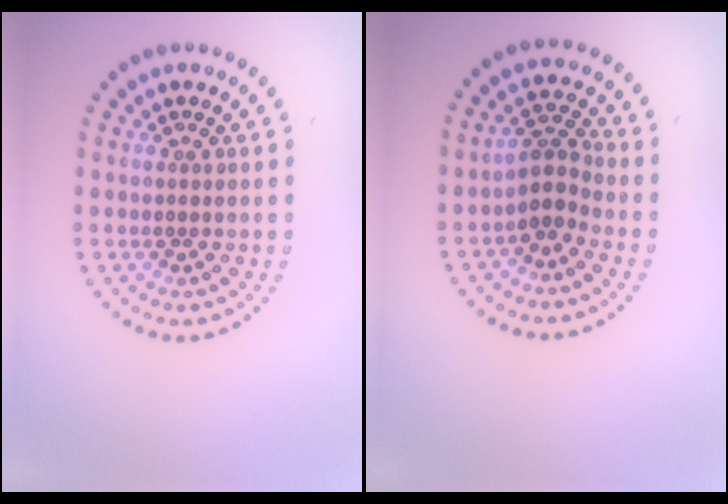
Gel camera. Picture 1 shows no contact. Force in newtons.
{"total": 2.5, "press": 2.0, "slide": 1.6}